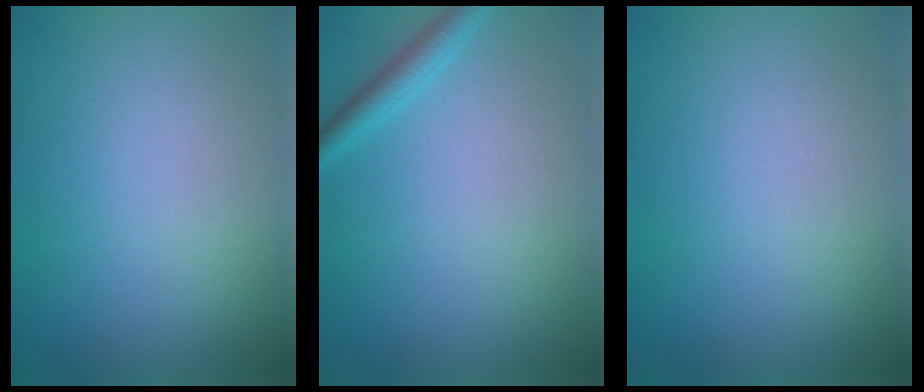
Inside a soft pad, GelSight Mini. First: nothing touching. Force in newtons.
{"total": 1.9, "press": 1.9, "slide": 0.0}
{"total": 0.0}